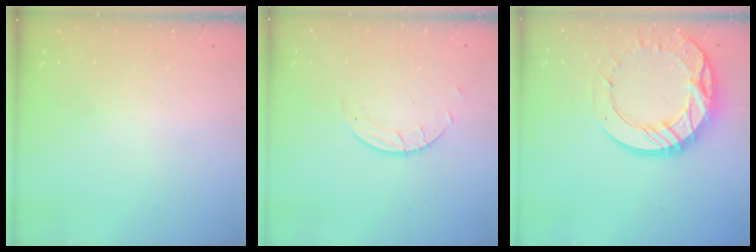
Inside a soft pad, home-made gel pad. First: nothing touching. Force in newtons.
{"total": 1.9, "press": 1.9, "slide": 0.1}
{"total": 17.7, "press": 17.6, "slide": 1.5}